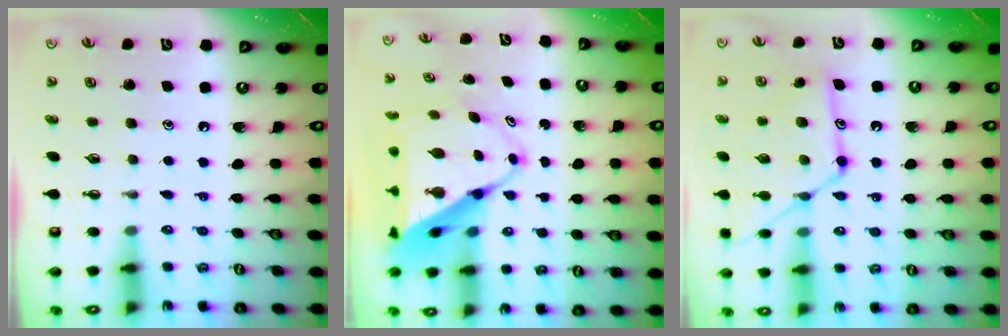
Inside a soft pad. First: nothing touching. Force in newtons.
{"total": 11.7, "press": 11.6, "slide": 0.9}
{"total": 14.8, "press": 14.8, "slide": 1.0}